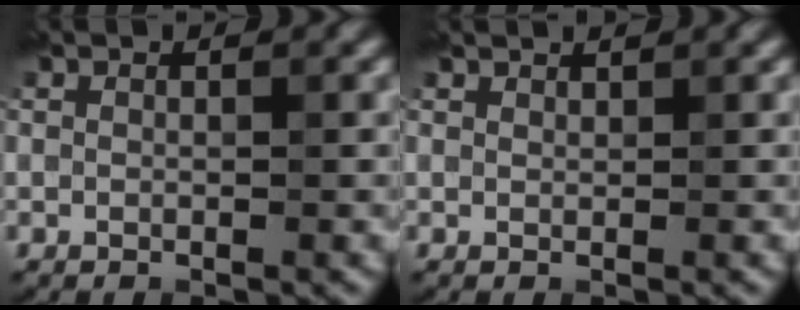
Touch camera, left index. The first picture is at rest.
{"total": 1.3, "force": [1.0, -0.5, -0.6], "torque": [0.011, 0.007, 0.020]}